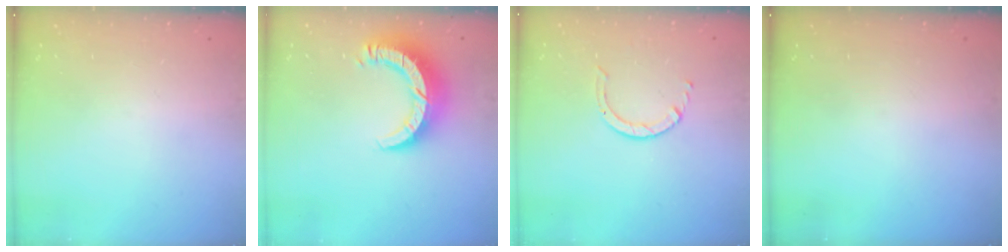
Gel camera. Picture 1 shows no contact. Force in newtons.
{"total": 11.0, "press": 11.0, "slide": 1.0}
{"total": 2.5, "press": 2.4, "slide": 0.3}
{"total": 0.0}